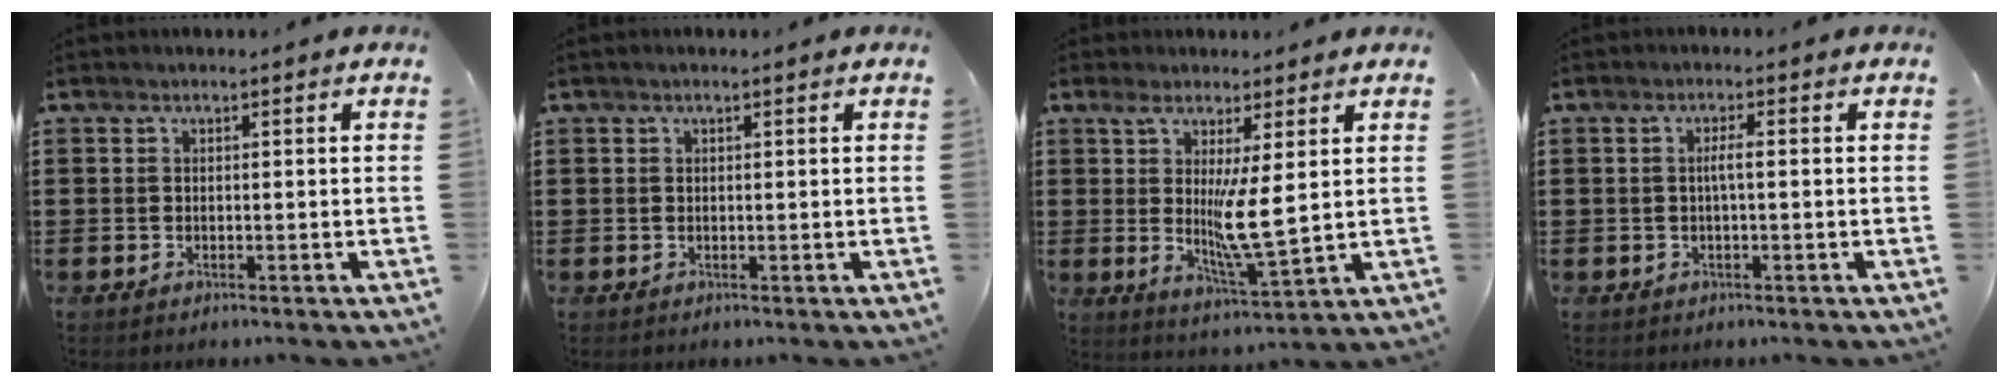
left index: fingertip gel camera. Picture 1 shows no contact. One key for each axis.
{"total": 0.6, "fx": 0.3, "fy": 0.1, "fz": 0.5, "tx": -0.010, "ty": 0.000, "tz": 0.006}
{"total": 7.9, "fx": 1.8, "fy": 0.8, "fz": 7.6, "tx": -0.130, "ty": -0.018, "tz": 0.030}
{"total": 2.0, "fx": -0.1, "fy": 0.2, "fz": 2.0, "tx": -0.040, "ty": 0.002, "tz": -0.005}